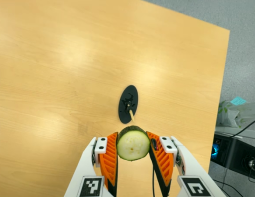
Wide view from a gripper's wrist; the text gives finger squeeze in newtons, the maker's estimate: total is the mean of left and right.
{"total": 9.2, "left": 8.6, "right": 9.8}